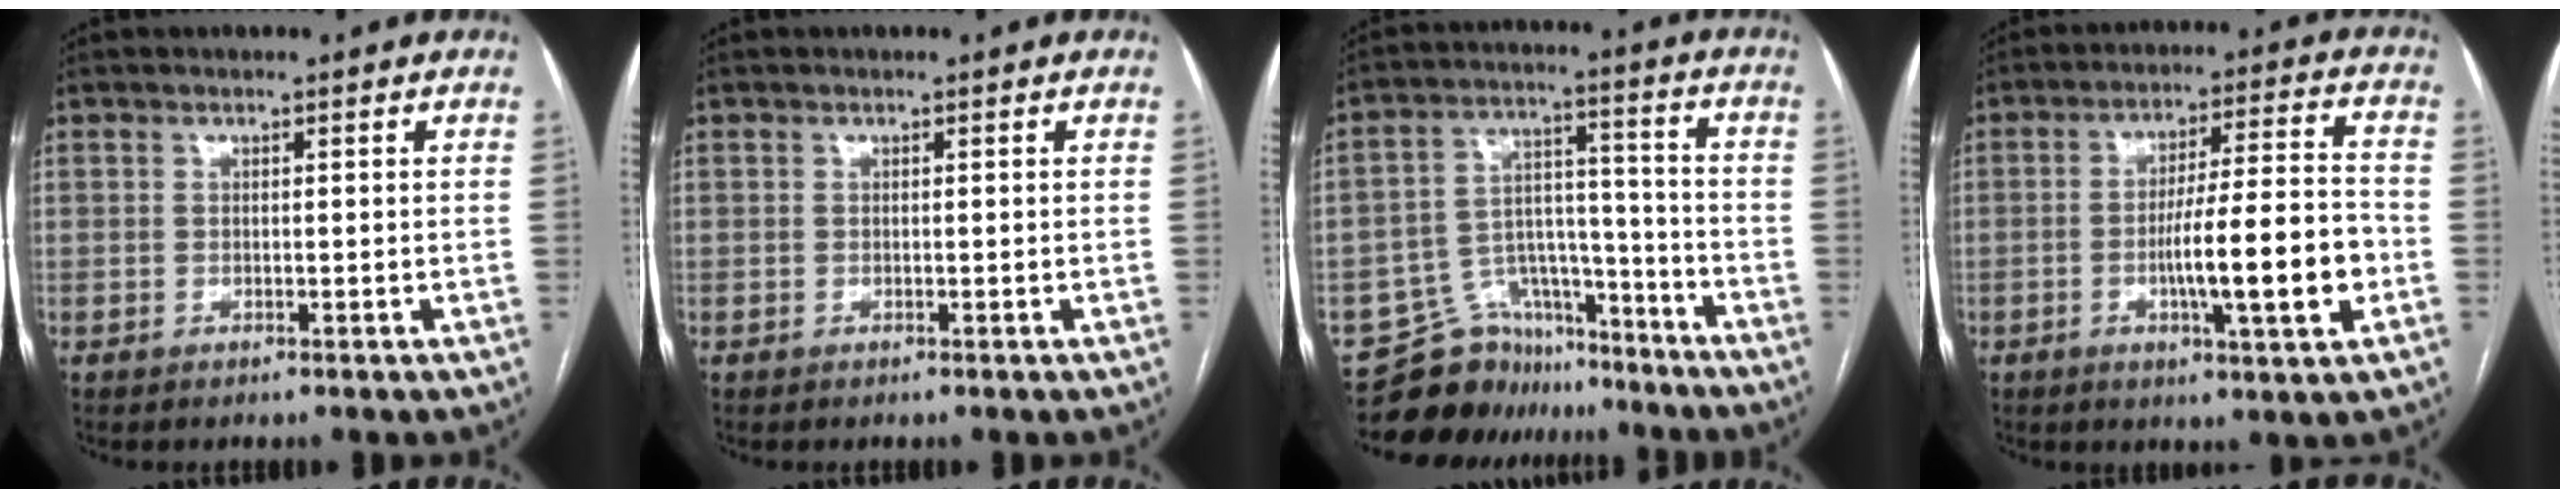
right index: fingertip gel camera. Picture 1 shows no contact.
{"total": 0.0}
{"total": 11.7, "force": [-10.3, 5.5, 0.4], "torque": [0.000, 0.063, -0.170]}
{"total": 13.3, "force": [-3.4, 1.0, 12.8], "torque": [-0.206, 0.007, -0.050]}